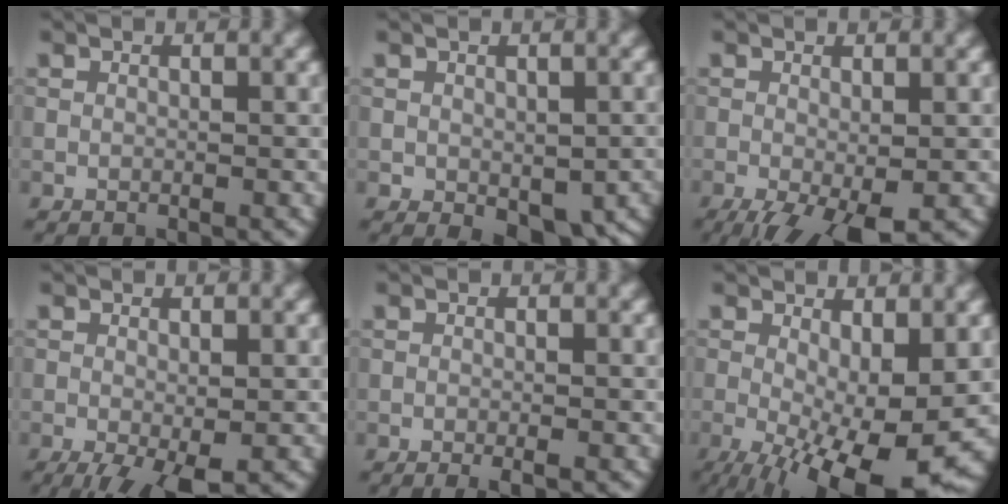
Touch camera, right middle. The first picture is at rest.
{"total": 4.7, "force": [-1.3, 2.9, 3.4], "torque": [-0.045, -0.021, -0.010]}
{"total": 5.2, "force": [-2.7, 1.4, 4.2], "torque": [-0.071, -0.011, -0.045]}
{"total": 3.5, "force": [-1.6, 0.9, 3.0], "torque": [-0.051, -0.009, -0.028]}
{"total": 1.0, "force": [-0.5, 0.1, 0.9], "torque": [-0.013, -0.007, -0.010]}
{"total": 11.7, "force": [-3.6, 4.0, 10.4], "torque": [-0.164, -0.018, -0.048]}